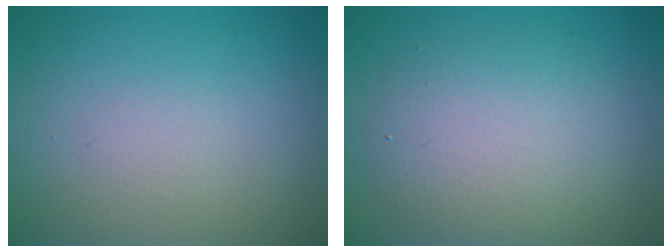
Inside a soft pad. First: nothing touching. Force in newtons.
{"total": 4.5, "press": 4.5, "slide": 0.1}